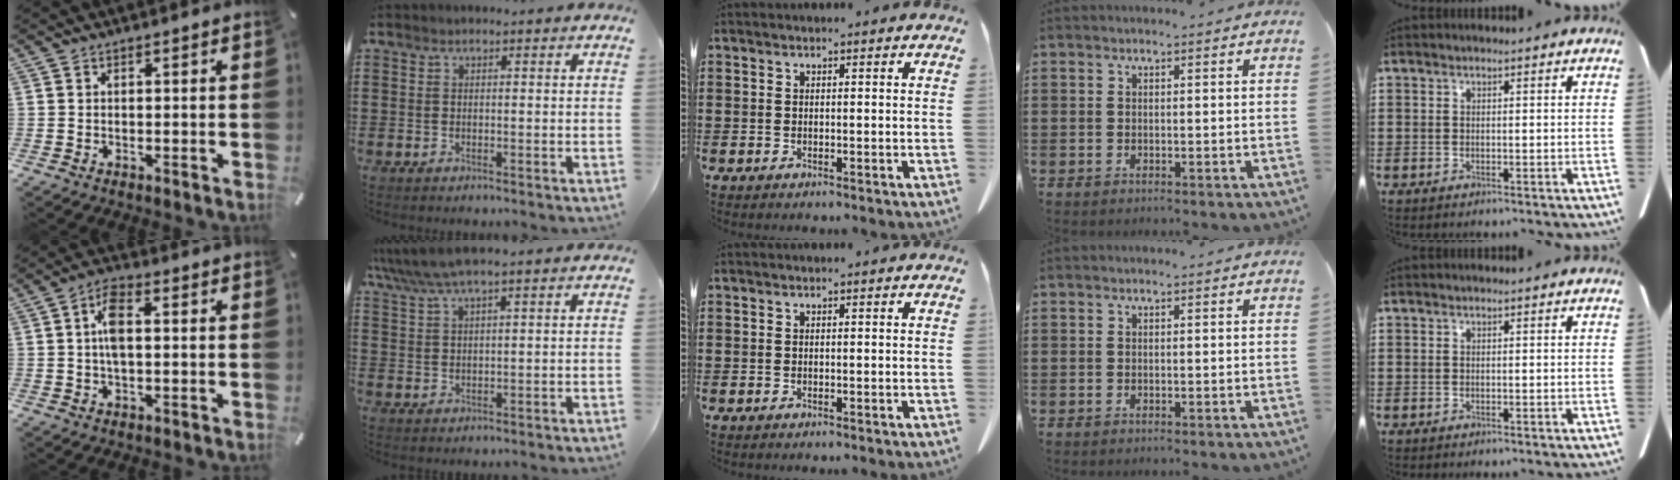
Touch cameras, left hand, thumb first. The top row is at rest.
{"thumb": {"total": 6.2, "force": [0.3, 2.9, 5.4], "torque": [-0.101, 0.007, 0.003]}, "index": {"total": 4.4, "force": [3.3, 0.4, 2.9], "torque": [-0.063, -0.003, 0.058]}}